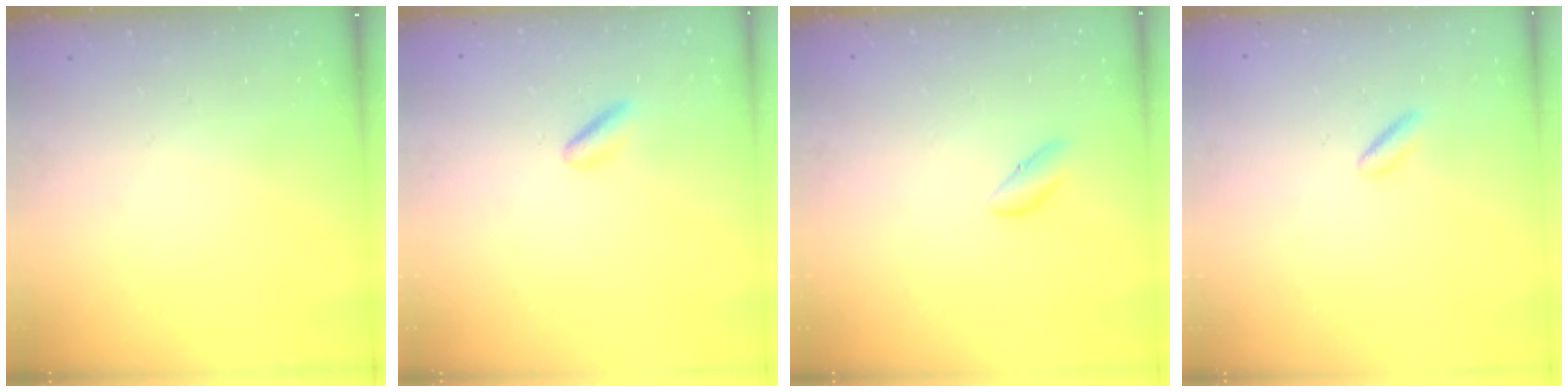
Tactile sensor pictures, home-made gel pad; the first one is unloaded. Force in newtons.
{"total": 2.7, "press": 2.5, "slide": 0.9}
{"total": 2.8, "press": 2.7, "slide": 0.8}
{"total": 0.8, "press": 0.6, "slide": 0.6}